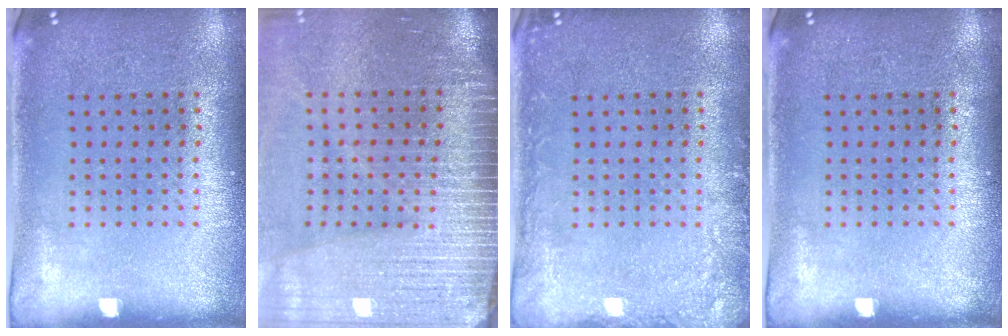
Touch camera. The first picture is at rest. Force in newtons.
{"total": 4.2, "press": 3.6, "slide": 2.2}
{"total": 2.0, "press": 2.0, "slide": 0.2}
{"total": 0.0}